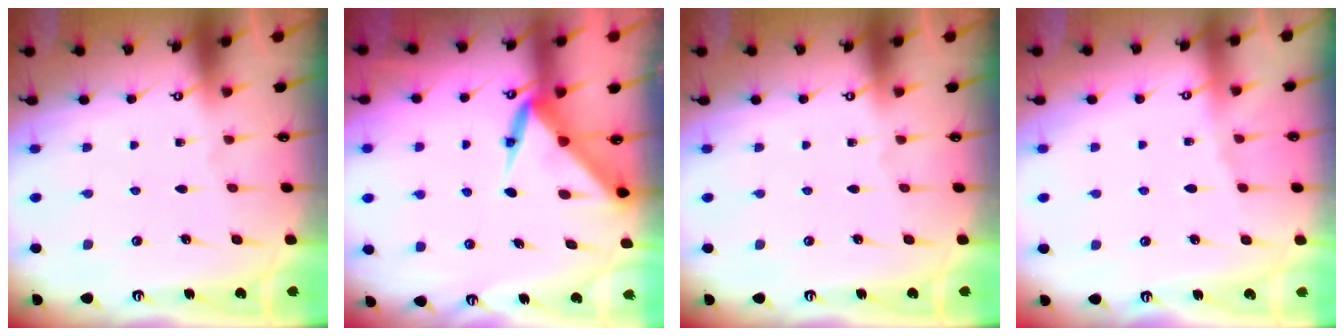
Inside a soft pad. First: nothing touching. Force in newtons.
{"total": 5.9, "press": 5.9, "slide": 0.4}
{"total": 0.0}
{"total": 4.4, "press": 4.3, "slide": 0.8}